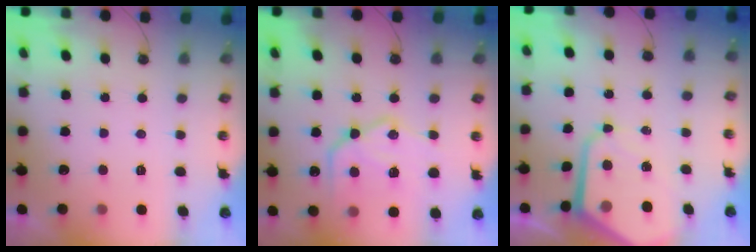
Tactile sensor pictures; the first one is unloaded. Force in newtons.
{"total": 18.0, "press": 17.9, "slide": 1.9}
{"total": 9.6, "press": 9.5, "slide": 0.7}